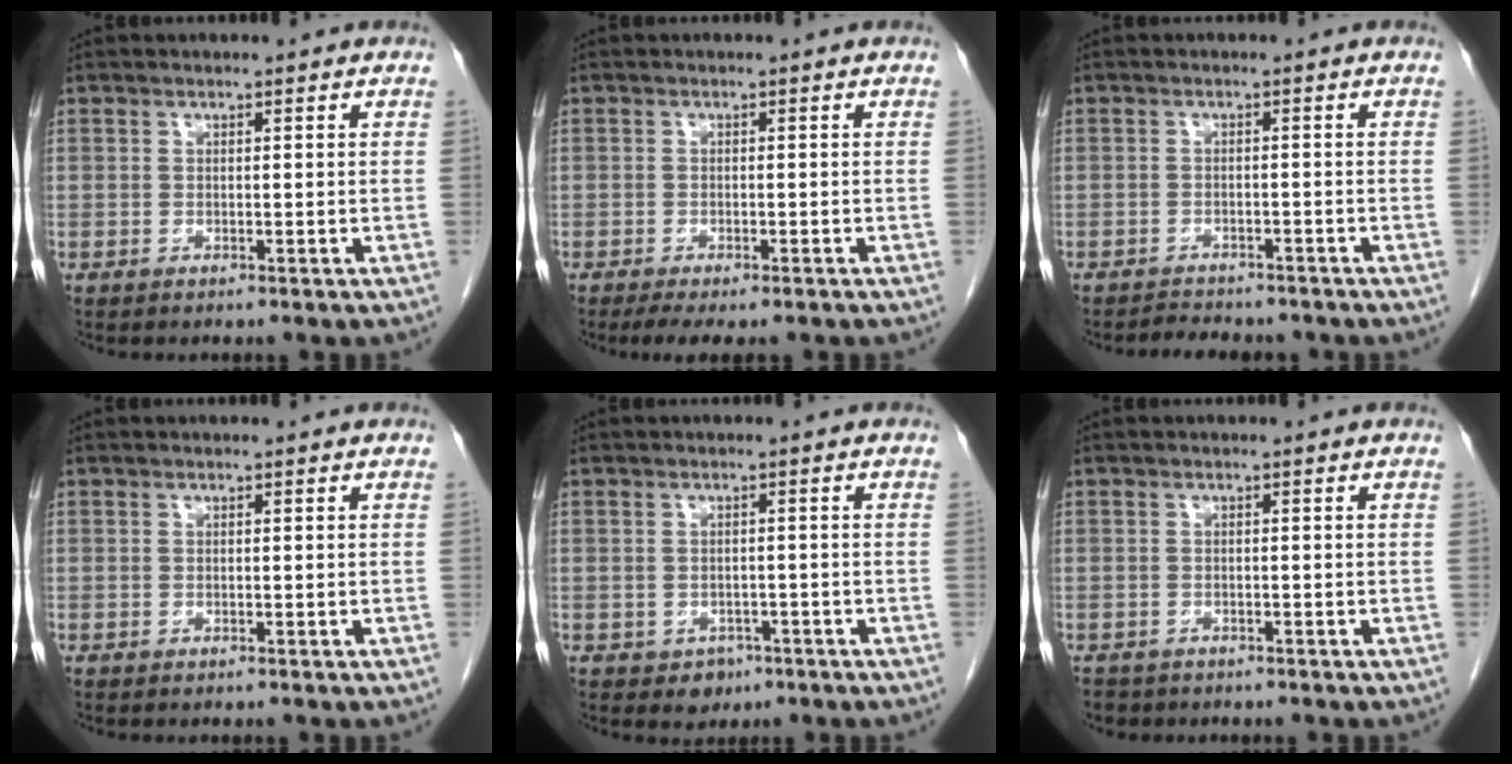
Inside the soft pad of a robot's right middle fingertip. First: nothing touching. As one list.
[{"total": 4.8, "force": [-3.7, 1.5, 2.8], "torque": [-0.041, -0.010, -0.052]}, {"total": 5.4, "force": [-4.9, 1.7, 1.4], "torque": [-0.023, 0.000, -0.064]}, {"total": 0.0}, {"total": 2.6, "force": [-1.4, 2.0, 0.8], "torque": [-0.007, 0.006, -0.011]}, {"total": 2.8, "force": [-2.3, 1.5, 0.4], "torque": [-0.012, 0.000, -0.033]}]